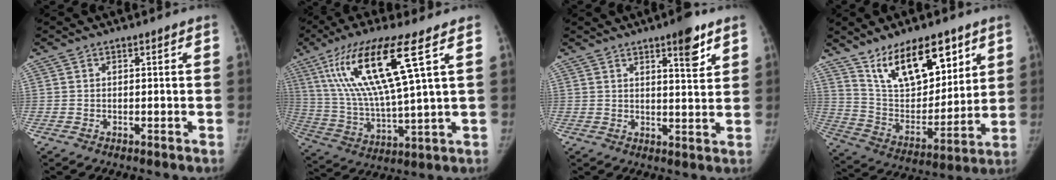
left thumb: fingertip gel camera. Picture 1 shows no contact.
{"total": 19.0, "force": [8.0, 2.9, 16.9], "torque": [-0.345, -0.025, 0.150]}
{"total": 6.5, "force": [4.0, 1.7, 4.8], "torque": [-0.056, -0.024, 0.055]}
{"total": 19.1, "force": [11.6, 9.3, 12.0], "torque": [-0.145, -0.064, 0.216]}